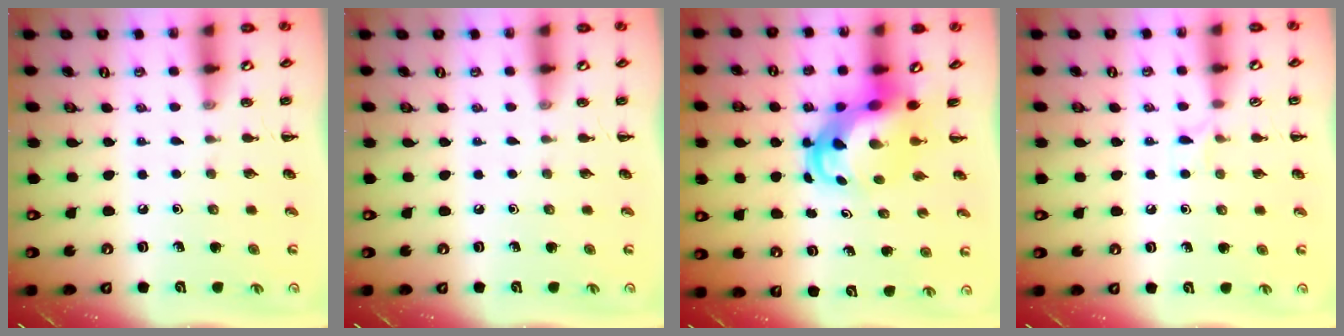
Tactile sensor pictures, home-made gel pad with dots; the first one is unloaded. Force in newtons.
{"total": 0.0}
{"total": 5.7, "press": 5.4, "slide": 1.8}
{"total": 4.9, "press": 4.5, "slide": 1.8}